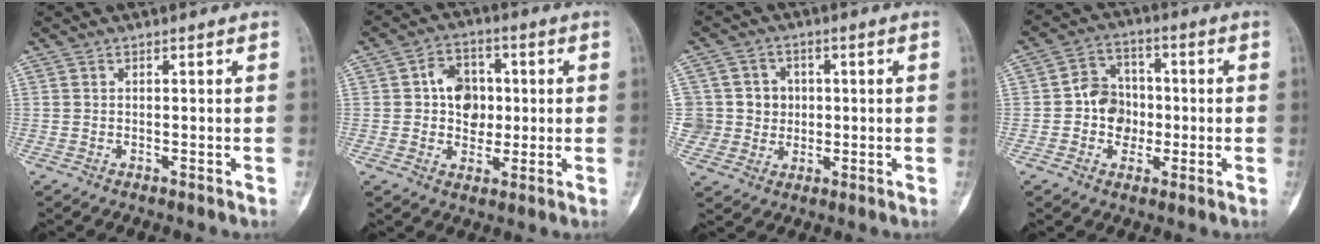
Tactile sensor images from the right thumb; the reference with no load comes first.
{"total": 8.6, "force": [0.7, 6.8, 5.2], "torque": [-0.039, 0.007, 0.007]}
{"total": 8.2, "force": [0.6, 8.1, 1.1], "torque": [0.023, 0.015, 0.013]}
{"total": 8.4, "force": [-1.0, 7.3, 4.2], "torque": [-0.026, 0.024, -0.027]}